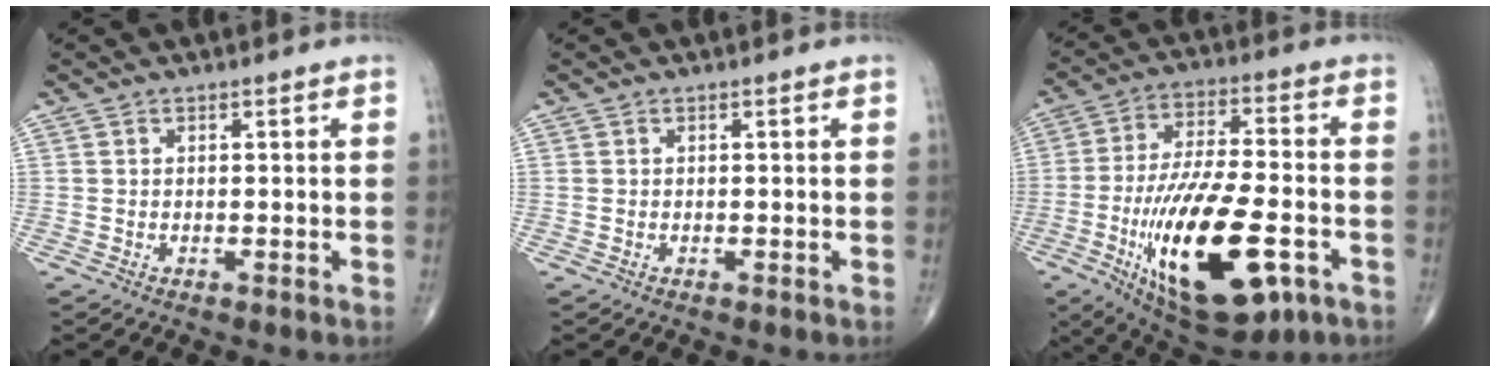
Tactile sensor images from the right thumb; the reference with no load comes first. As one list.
[{"total": 0.0}, {"total": 24.2, "force": [-8.1, 9.4, 20.8], "torque": [-0.394, 0.007, -0.119]}]